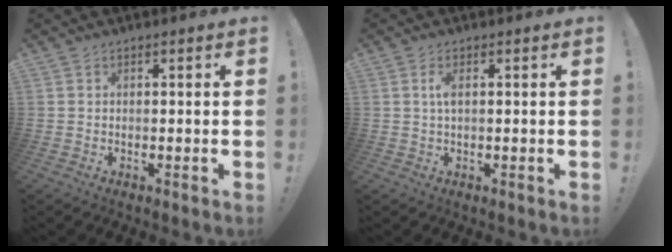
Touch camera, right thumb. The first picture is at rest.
{"total": 2.6, "force": [0.4, 0.8, 2.4], "torque": [-0.041, 0.002, 0.002]}